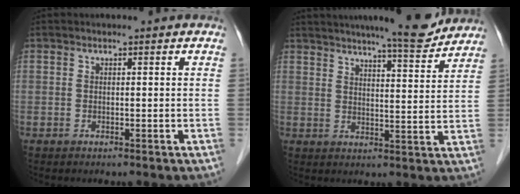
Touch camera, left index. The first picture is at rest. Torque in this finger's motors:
{"motor_torque": [1.00, -1.05, 0.56, 0.10]}